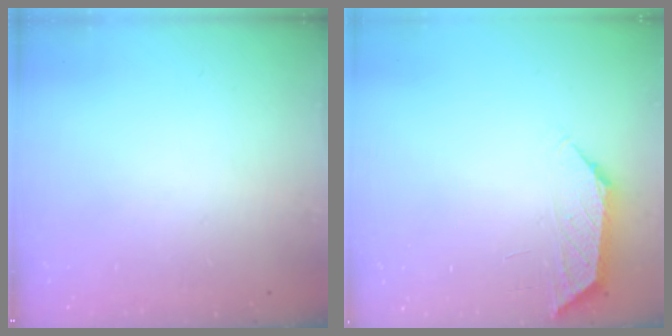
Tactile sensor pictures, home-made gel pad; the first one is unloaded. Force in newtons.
{"total": 1.4, "press": 1.3, "slide": 0.4}